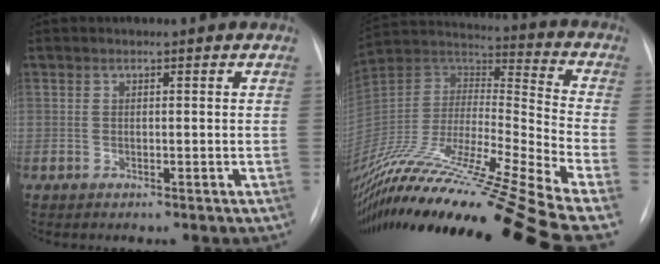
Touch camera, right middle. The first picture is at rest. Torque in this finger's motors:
{"motor_torque": [-0.05, -0.96, 0.31, 0.21]}